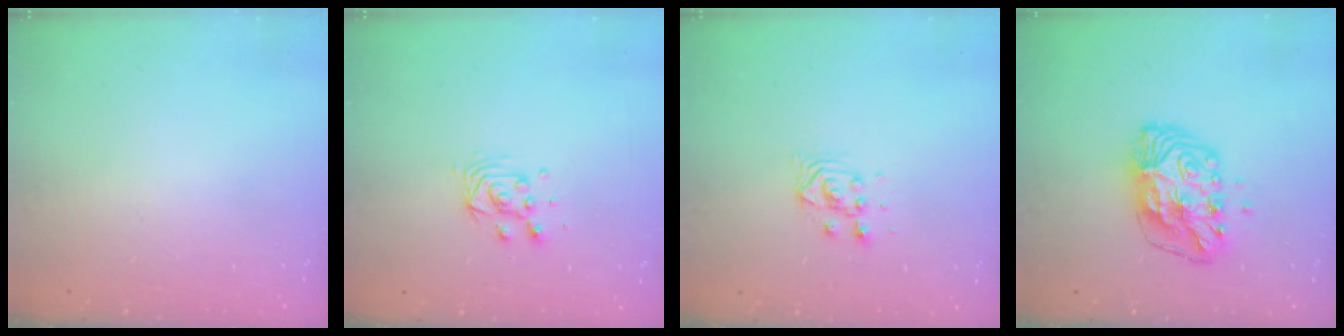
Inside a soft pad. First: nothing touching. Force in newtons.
{"total": 6.4, "press": 6.4, "slide": 0.3}
{"total": 4.4, "press": 4.4, "slide": 0.2}
{"total": 11.3, "press": 11.2, "slide": 1.6}